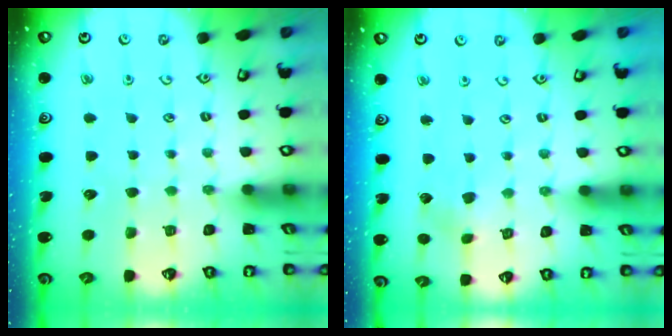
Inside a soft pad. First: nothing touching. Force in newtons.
{"total": 3.1, "press": 3.0, "slide": 0.4}